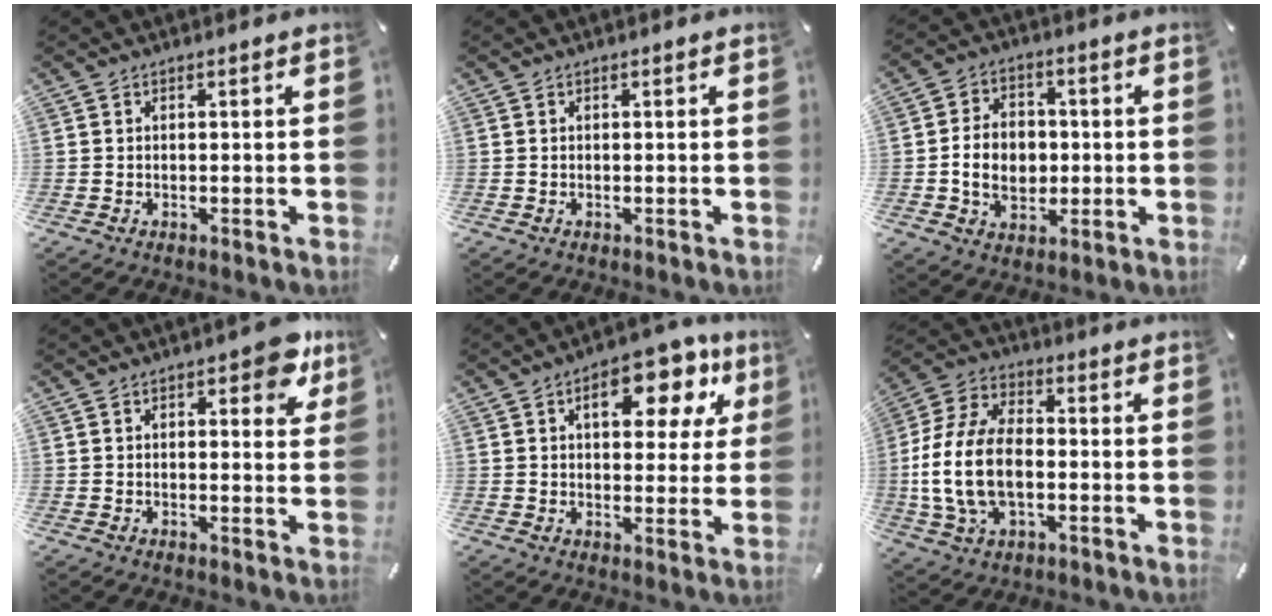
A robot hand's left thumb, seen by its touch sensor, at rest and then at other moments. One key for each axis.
{"total": 0.0}
{"total": 9.6, "fx": -0.7, "fy": 7.7, "fz": 5.7, "tx": -0.122, "ty": 0.009, "tz": -0.013}
{"total": 7.5, "fx": 4.0, "fy": 3.3, "fz": 5.4, "tx": -0.057, "ty": -0.018, "tz": 0.062}
{"total": 14.0, "fx": 6.3, "fy": 7.6, "fz": 9.9, "tx": -0.119, "ty": -0.022, "tz": 0.099}
{"total": 16.1, "fx": -2.7, "fy": 10.5, "fz": 11.9, "tx": -0.267, "ty": 0.006, "tz": -0.051}